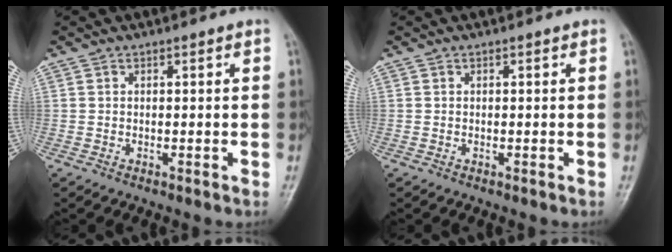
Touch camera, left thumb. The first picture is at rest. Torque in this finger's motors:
{"motor_torque": [0.00, 0.00, 0.00, 0.00, 0.00]}